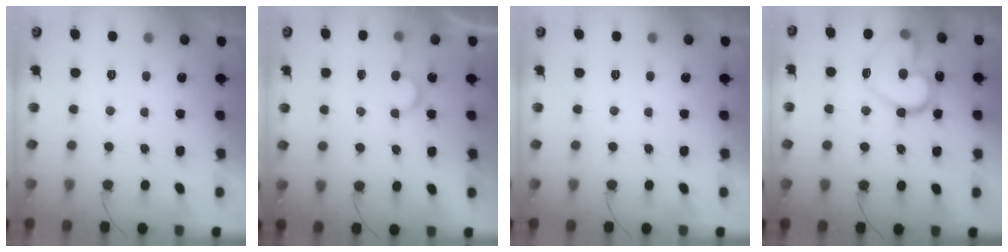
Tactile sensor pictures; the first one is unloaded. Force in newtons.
{"total": 4.9, "press": 4.9, "slide": 0.3}
{"total": 0.0}
{"total": 17.4, "press": 17.3, "slide": 1.9}